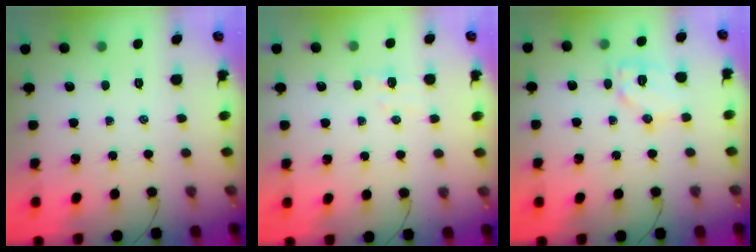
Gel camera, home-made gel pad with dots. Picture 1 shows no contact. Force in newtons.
{"total": 3.0, "press": 2.9, "slide": 0.7}
{"total": 9.5, "press": 9.5, "slide": 0.2}